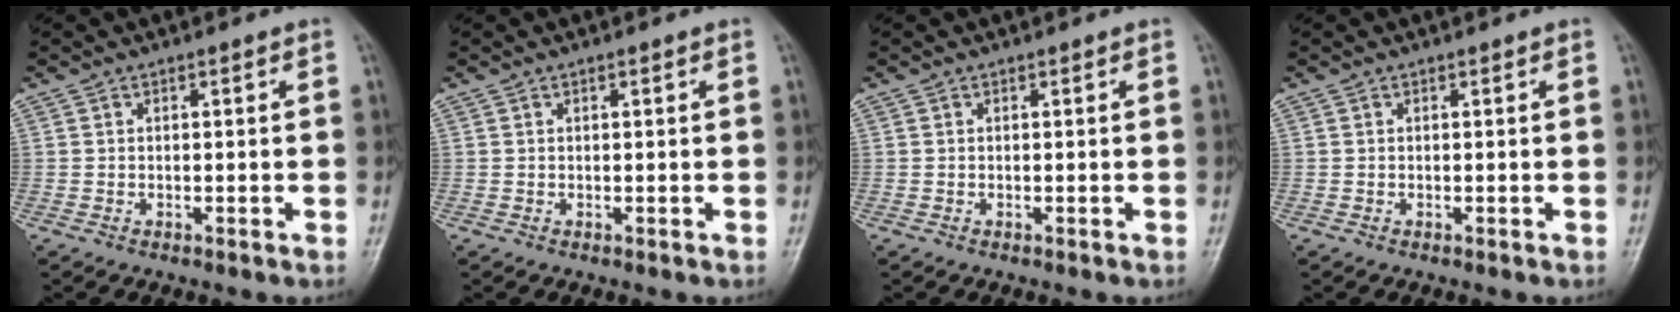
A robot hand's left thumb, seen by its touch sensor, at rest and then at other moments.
{"total": 0.0}
{"total": 0.0}
{"total": 0.0}